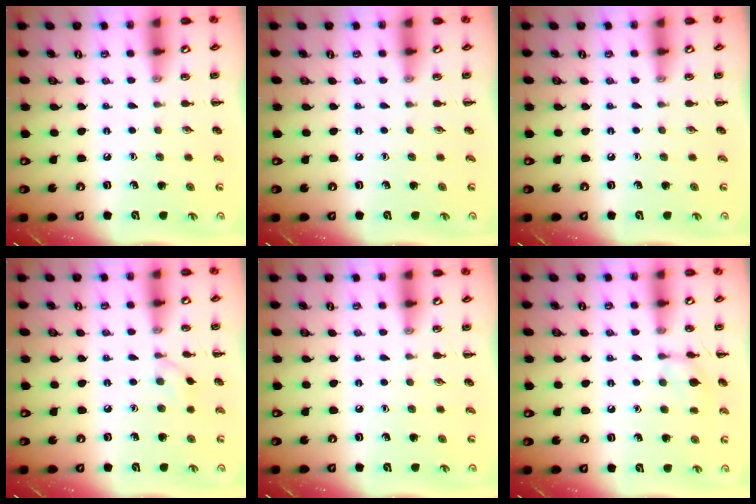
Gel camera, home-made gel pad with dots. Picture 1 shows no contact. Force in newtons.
{"total": 0.0}
{"total": 0.0}
{"total": 3.8, "press": 3.5, "slide": 1.5}
{"total": 0.0}
{"total": 7.2, "press": 7.1, "slide": 1.1}